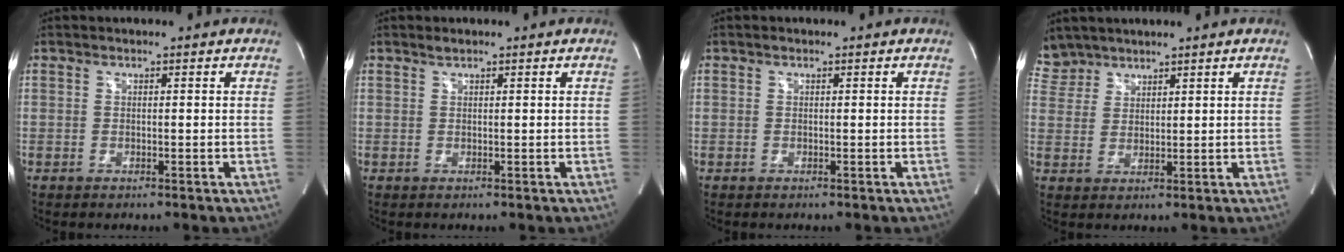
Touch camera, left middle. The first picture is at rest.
{"total": 0.6, "force": [0.6, 0.1, 0.3], "torque": [-0.012, 0.001, 0.013]}
{"total": 0.0}
{"total": 4.5, "force": [4.2, 1.8, -0.4], "torque": [0.008, 0.011, 0.089]}